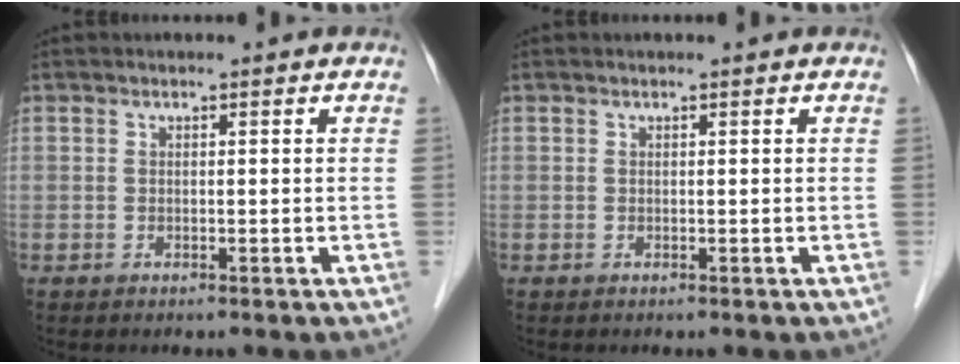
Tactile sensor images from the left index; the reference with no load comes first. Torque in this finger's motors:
{"motor_torque": [0.09, 0.03, 0.00, -0.01]}